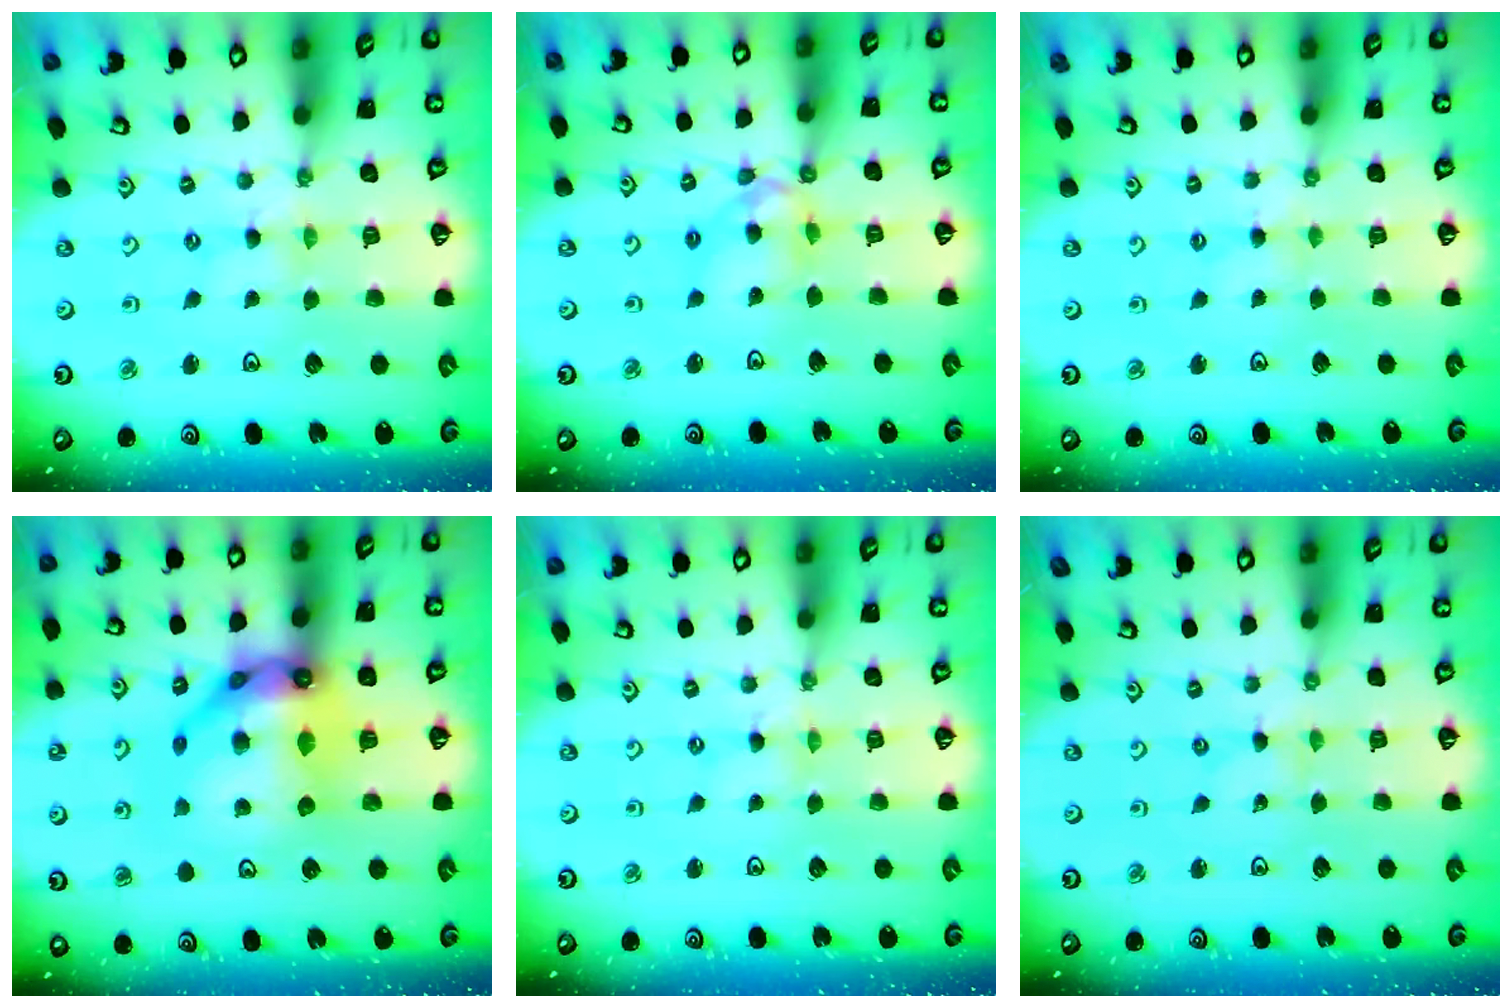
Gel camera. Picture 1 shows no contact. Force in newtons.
{"total": 9.2, "press": 9.1, "slide": 0.9}
{"total": 3.2, "press": 3.1, "slide": 0.5}
{"total": 17.7, "press": 17.6, "slide": 2.1}
{"total": 0.0}
{"total": 0.0}